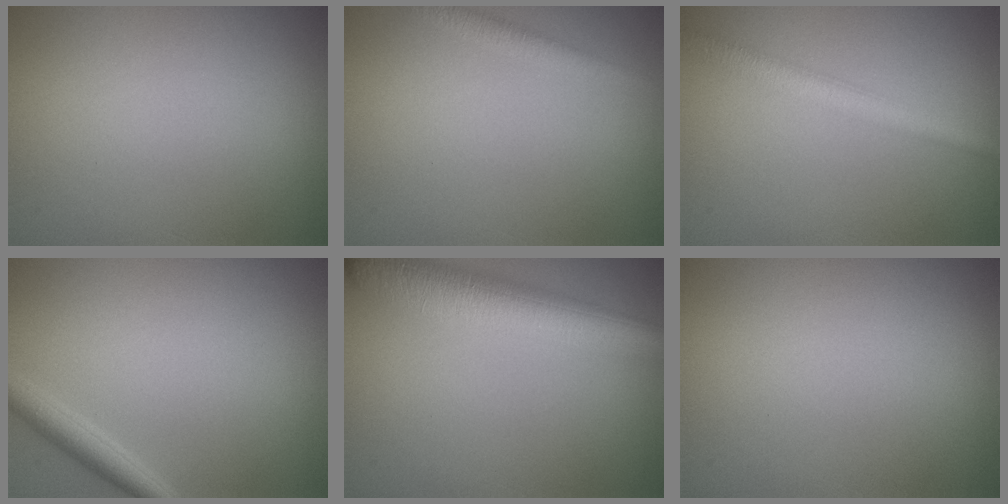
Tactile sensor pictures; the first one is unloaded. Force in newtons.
{"total": 1.6, "press": 1.6, "slide": 0.0}
{"total": 2.7, "press": 2.7, "slide": 0.1}
{"total": 2.0, "press": 2.0, "slide": 0.2}
{"total": 7.0, "press": 7.0, "slide": 0.3}
{"total": 0.0}